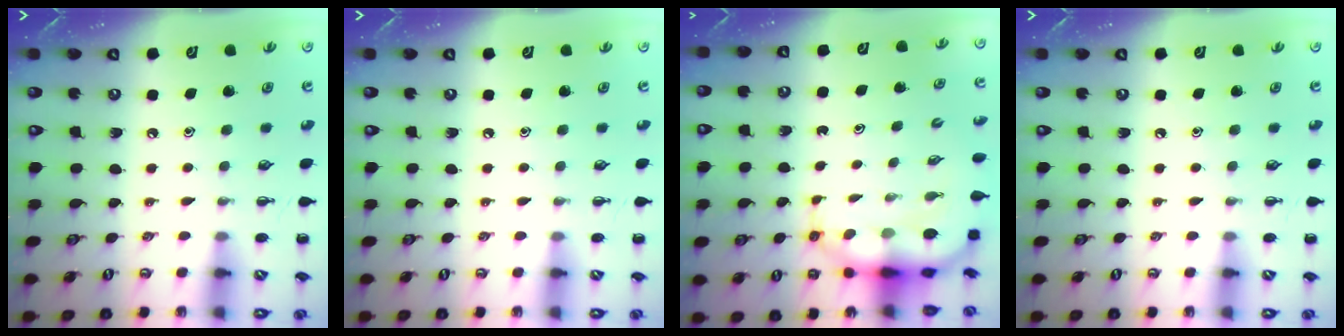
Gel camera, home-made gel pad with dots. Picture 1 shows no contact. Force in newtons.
{"total": 0.0}
{"total": 8.7, "press": 8.3, "slide": 2.7}
{"total": 0.0}